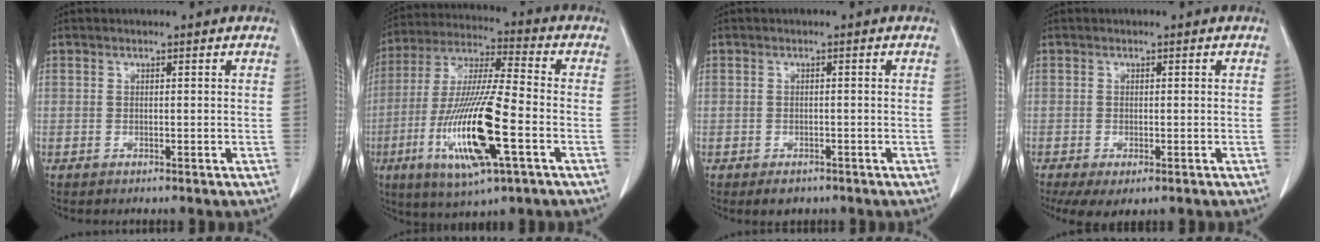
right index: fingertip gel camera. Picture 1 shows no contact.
{"total": 18.3, "force": [-5.6, 2.0, 17.3], "torque": [-0.355, -0.021, -0.099]}
{"total": 2.3, "force": [-1.6, 1.3, 1.0], "torque": [-0.013, 0.000, -0.013]}
{"total": 5.7, "force": [-3.5, 2.2, 3.9], "torque": [-0.067, -0.015, -0.054]}